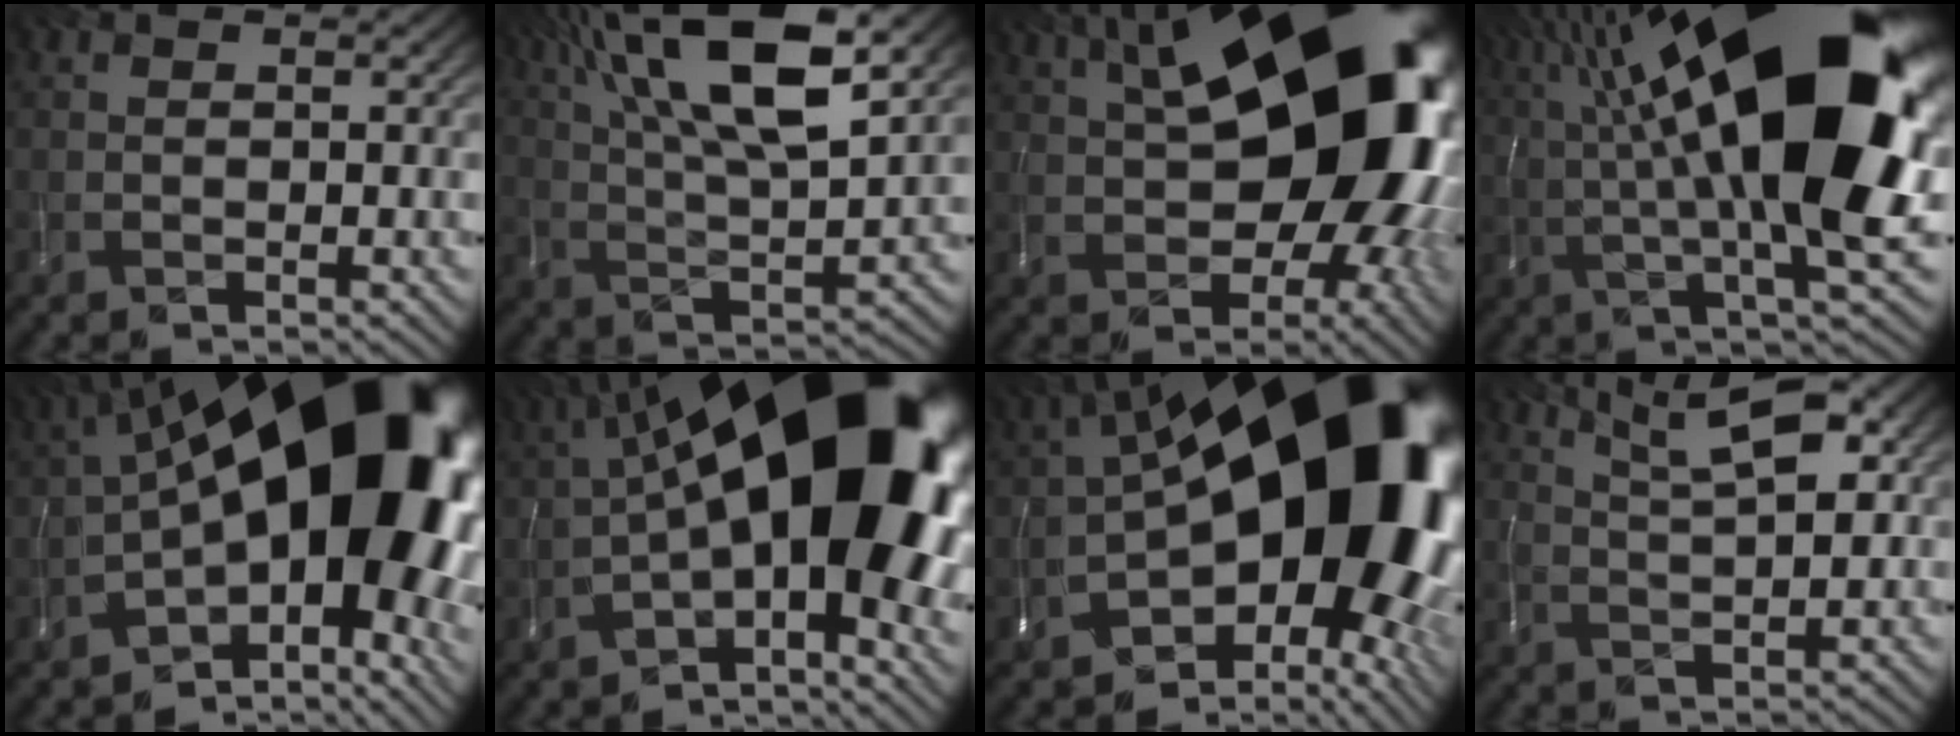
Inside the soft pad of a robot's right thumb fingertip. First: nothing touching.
{"total": 16.1, "force": [8.2, 4.8, 13.1], "torque": [-0.273, 0.023, 0.148]}
{"total": 21.2, "force": [4.4, 11.7, 17.1], "torque": [-0.240, 0.026, 0.077]}
{"total": 22.2, "force": [5.4, 6.6, 20.5], "torque": [-0.343, 0.048, 0.085]}
{"total": 20.6, "force": [0.5, 10.3, 17.9], "torque": [-0.260, -0.015, 0.025]}
{"total": 19.8, "force": [0.6, 8.2, 18.1], "torque": [-0.274, 0.012, 0.018]}
{"total": 21.1, "force": [0.4, 11.6, 17.5], "torque": [-0.268, -0.042, 0.033]}
{"total": 7.2, "force": [3.8, 1.8, 5.8], "torque": [-0.104, 0.021, 0.061]}